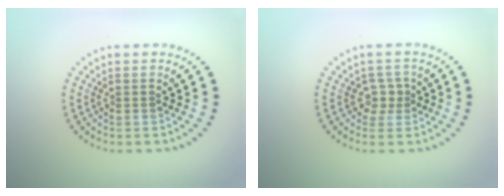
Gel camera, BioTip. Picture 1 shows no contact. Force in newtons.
{"total": 1.6, "press": 1.1, "slide": 1.1}